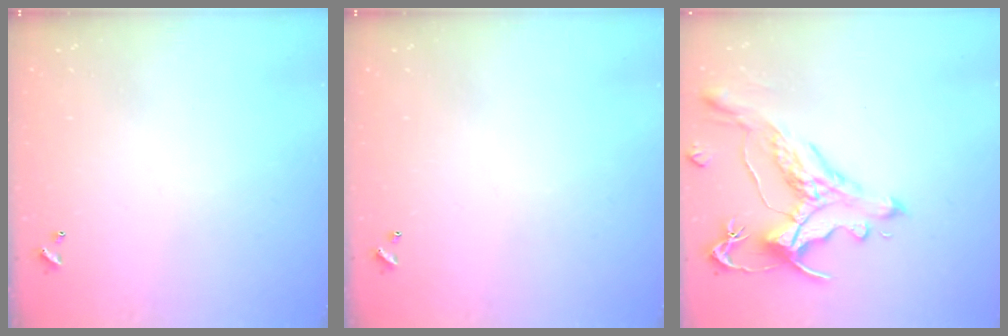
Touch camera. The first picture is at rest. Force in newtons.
{"total": 0.0}
{"total": 1.7, "press": 1.2, "slide": 1.1}